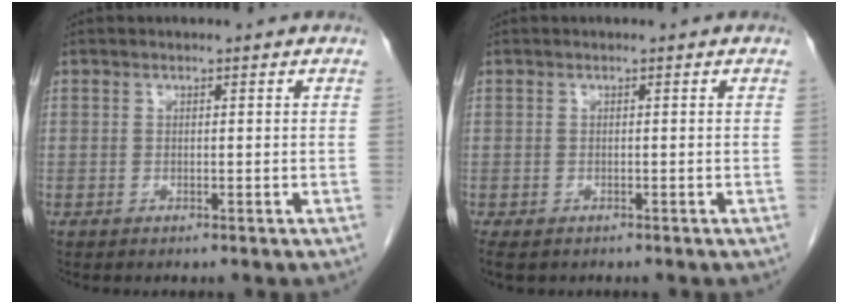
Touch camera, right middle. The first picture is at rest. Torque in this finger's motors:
{"motor_torque": [0.29, -0.08, 0.03, 0.03]}